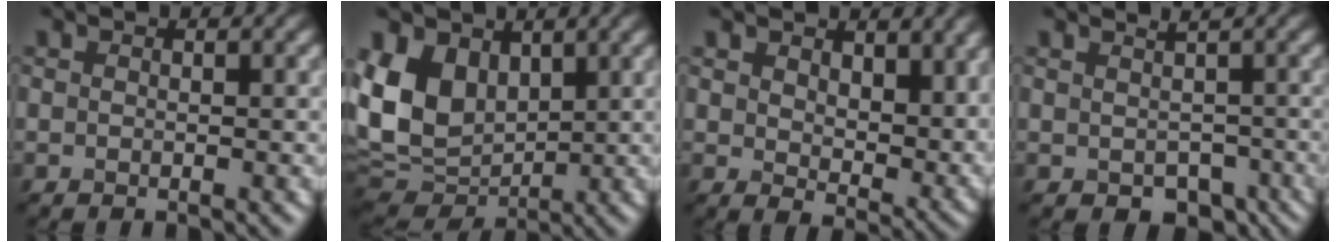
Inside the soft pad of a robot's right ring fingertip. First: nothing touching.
{"total": 9.2, "force": [2.4, 6.6, 6.0], "torque": [-0.147, 0.000, 0.042]}
{"total": 7.2, "force": [3.8, 4.1, 4.6], "torque": [-0.080, -0.017, 0.070]}
{"total": 2.6, "force": [-0.7, 1.9, 1.7], "torque": [-0.008, -0.010, 0.005]}